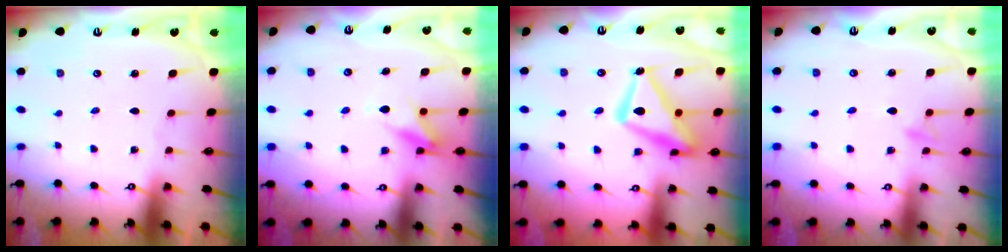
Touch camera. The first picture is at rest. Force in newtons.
{"total": 7.8, "press": 7.7, "slide": 1.1}
{"total": 16.2, "press": 16.1, "slide": 1.5}
{"total": 7.7, "press": 7.6, "slide": 0.8}